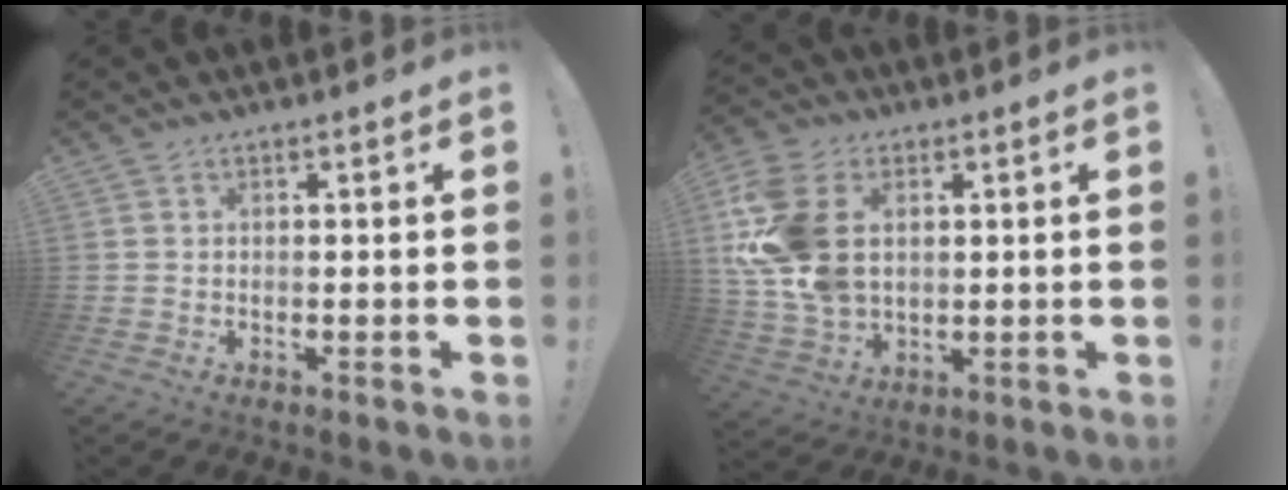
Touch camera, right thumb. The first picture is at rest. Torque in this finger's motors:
{"motor_torque": [1.28, 1.29, 0.82, 0.72, 0.42]}